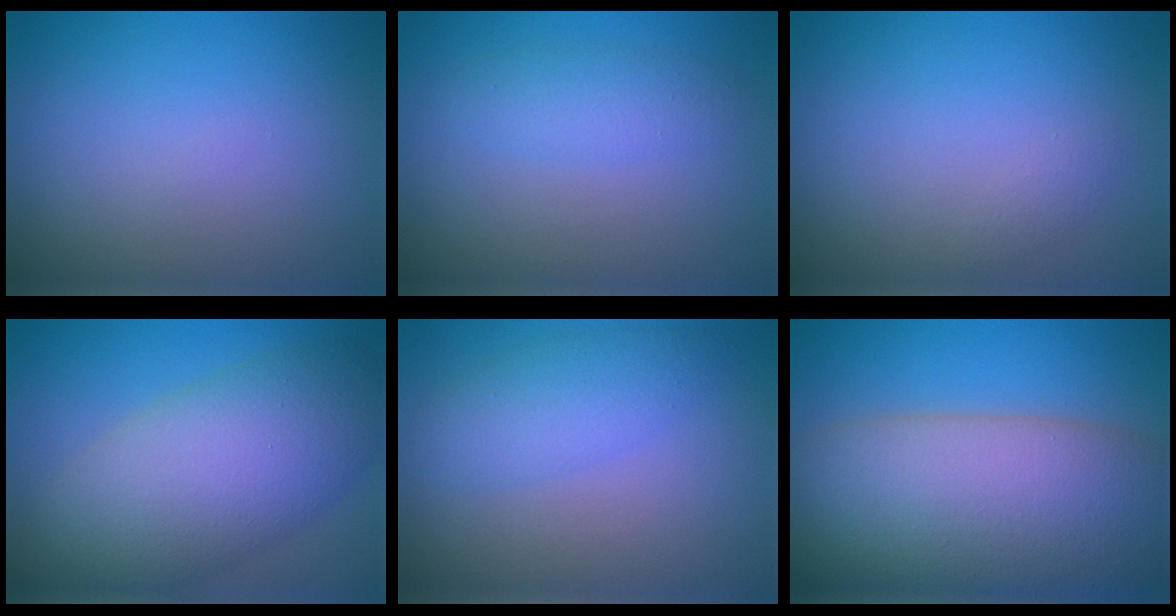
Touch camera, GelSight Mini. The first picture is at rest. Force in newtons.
{"total": 1.9, "press": 1.9, "slide": 0.0}
{"total": 0.6, "press": 0.6, "slide": 0.1}
{"total": 9.4, "press": 9.4, "slide": 0.4}
{"total": 2.9, "press": 2.9, "slide": 0.0}
{"total": 13.7, "press": 13.7, "slide": 0.9}